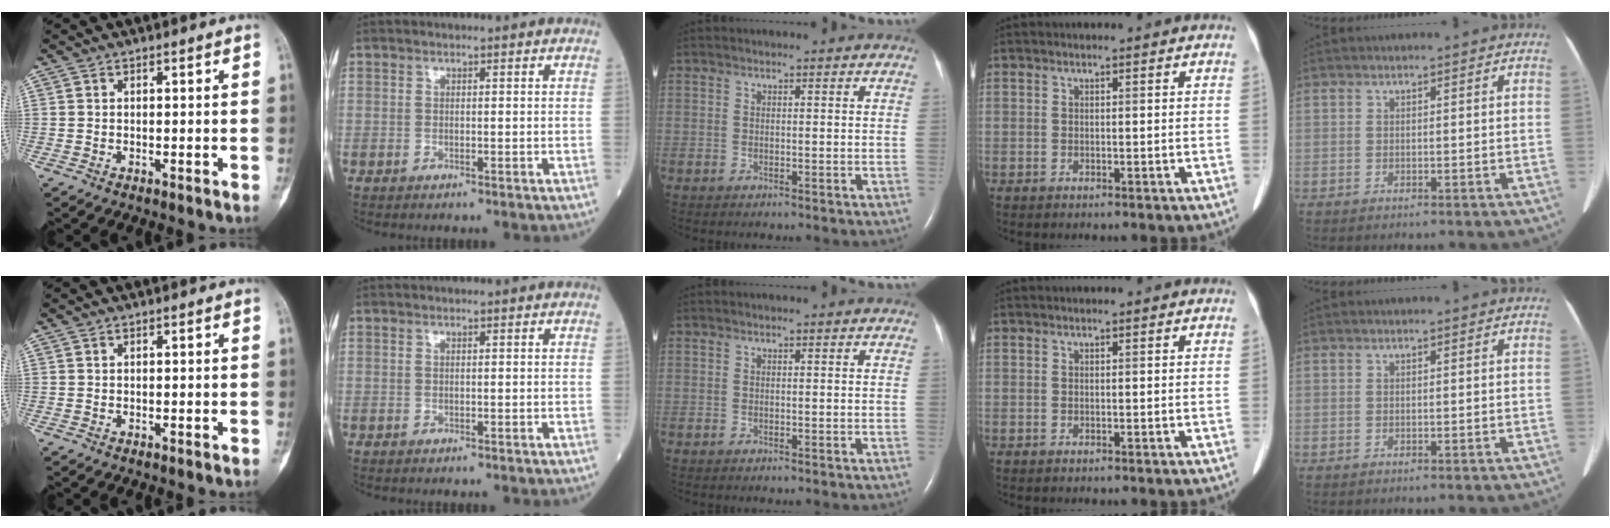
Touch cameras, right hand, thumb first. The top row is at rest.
{}